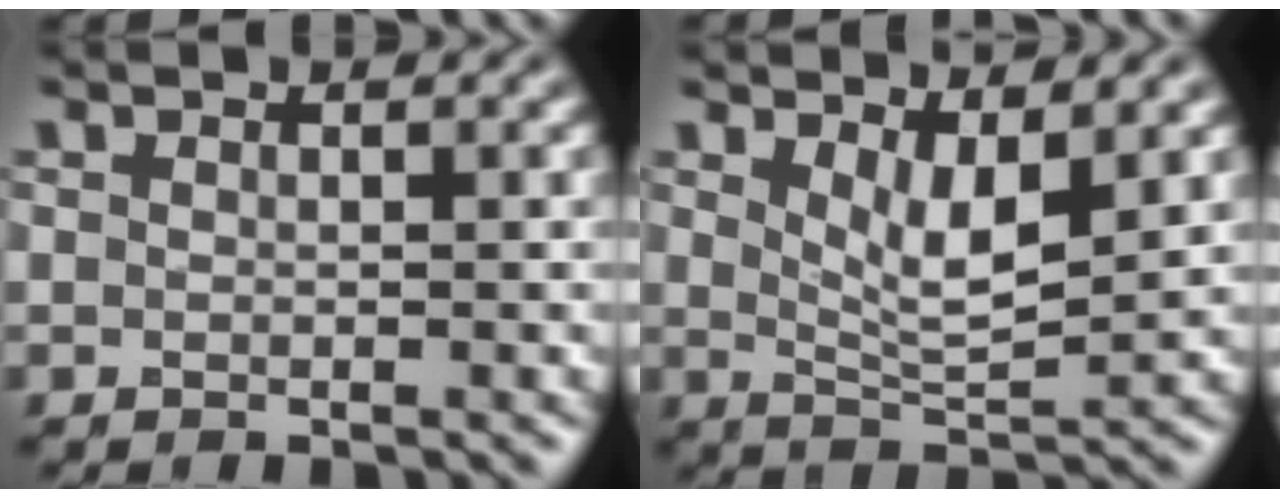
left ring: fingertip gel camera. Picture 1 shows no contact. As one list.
[{"total": 3.7, "force": [1.7, 1.1, 3.1], "torque": [-0.058, -0.014, 0.033]}]